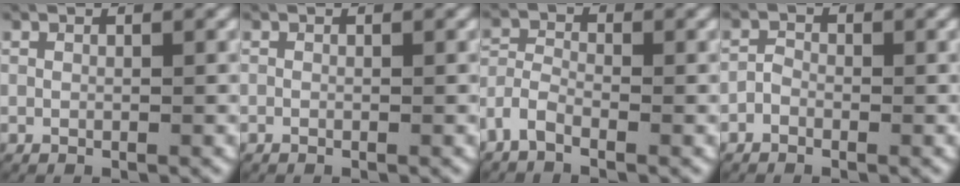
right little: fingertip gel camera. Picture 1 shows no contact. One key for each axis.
{"total": 0.0}
{"total": 2.9, "fx": -1.7, "fy": 2.0, "fz": 1.2, "tx": -0.042, "ty": -0.010, "tz": -0.036}
{"total": 1.1, "fx": -0.7, "fy": 0.9, "fz": 0.2, "tx": -0.005, "ty": -0.001, "tz": -0.016}